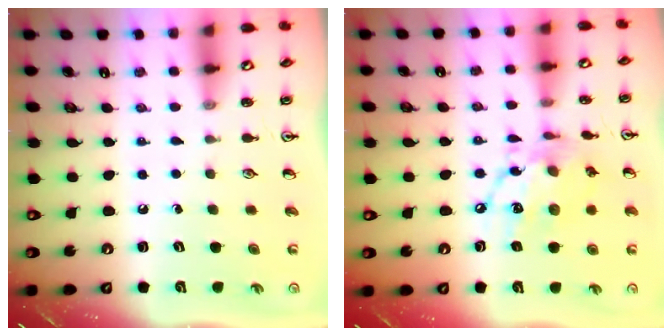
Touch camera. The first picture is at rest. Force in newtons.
{"total": 13.5, "press": 13.4, "slide": 0.8}